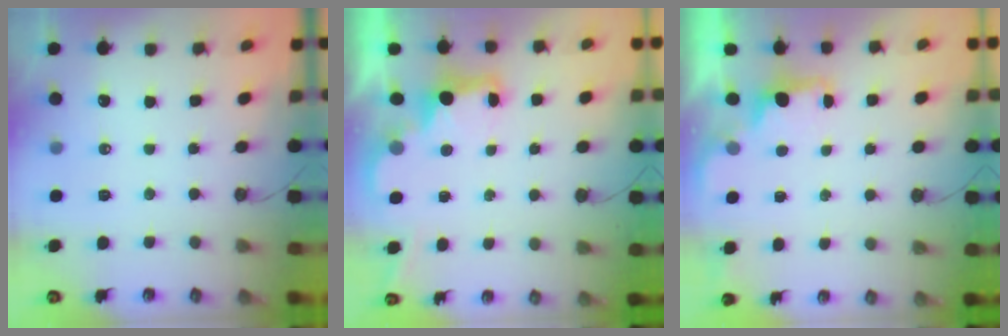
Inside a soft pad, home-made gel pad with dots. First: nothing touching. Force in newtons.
{"total": 2.8, "press": 2.8, "slide": 0.5}
{"total": 1.3, "press": 1.0, "slide": 0.8}